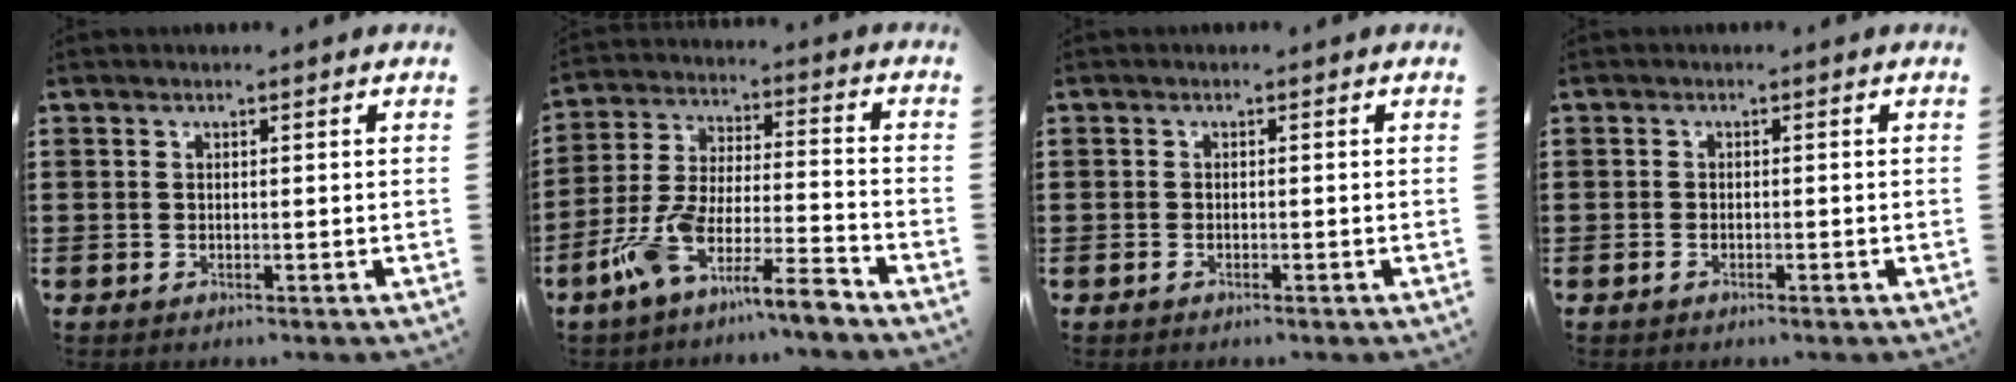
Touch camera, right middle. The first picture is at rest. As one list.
[{"total": 9.9, "force": [-8.1, 0.5, 5.6], "torque": [-0.135, -0.003, -0.169]}, {"total": 0.6, "force": [-0.5, 0.2, 0.4], "torque": [-0.009, -0.003, -0.009]}, {"total": 0.8, "force": [-0.6, 0.3, 0.5], "torque": [-0.012, -0.003, -0.011]}]